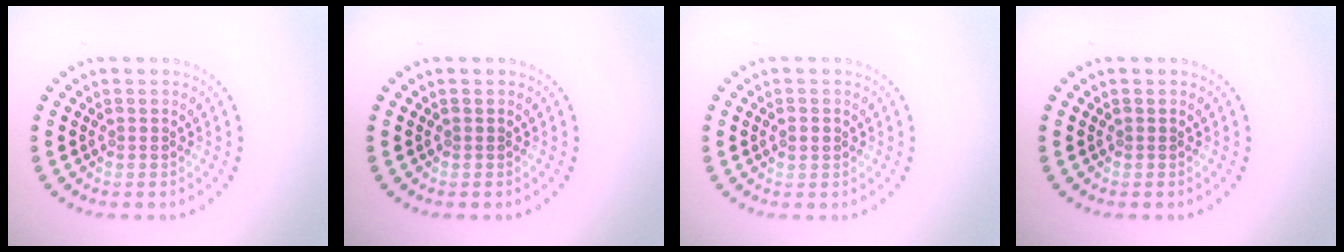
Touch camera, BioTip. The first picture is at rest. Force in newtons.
{"total": 0.0}
{"total": 1.1, "press": 1.1, "slide": 0.1}
{"total": 0.0}